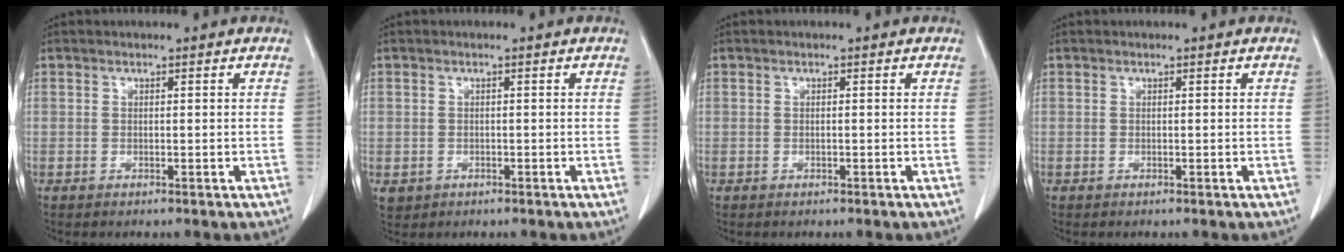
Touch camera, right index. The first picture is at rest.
{"total": 2.0, "force": [-0.6, 1.8, 0.4], "torque": [-0.005, 0.003, -0.002]}
{"total": 0.0}
{"total": 0.0}